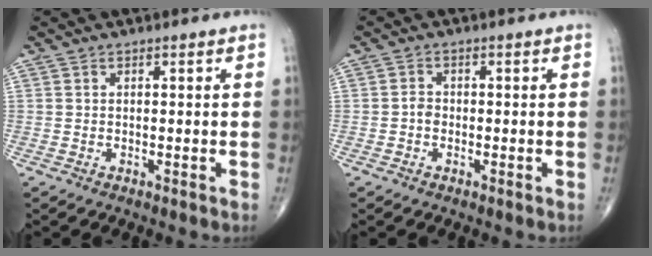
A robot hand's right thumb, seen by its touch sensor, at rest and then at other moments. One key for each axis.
{"total": 1.5, "fx": -0.5, "fy": 1.2, "fz": 0.8, "tx": -0.006, "ty": 0.005, "tz": -0.013}